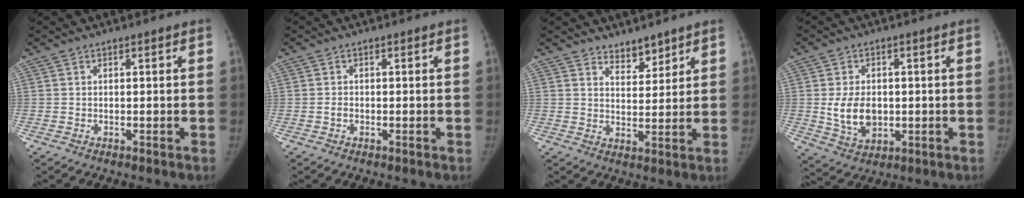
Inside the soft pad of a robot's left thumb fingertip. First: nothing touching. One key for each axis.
{"total": 1.0, "fx": -0.4, "fy": 0.7, "fz": 0.5, "tx": -0.006, "ty": 0.003, "tz": -0.007}
{"total": 4.4, "fx": 3.7, "fy": 2.0, "fz": 1.1, "tx": 0.007, "ty": -0.031, "tz": 0.064}
{"total": 8.4, "fx": -0.3, "fy": 5.9, "fz": 5.9, "tx": -0.088, "ty": -0.007, "tz": 0.007}